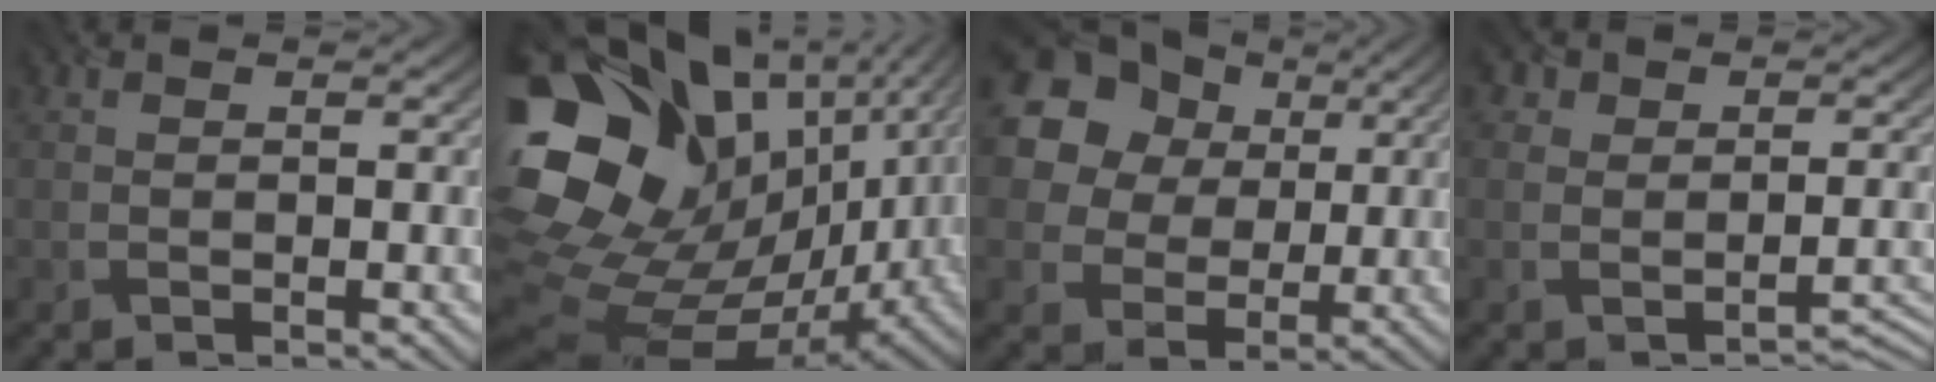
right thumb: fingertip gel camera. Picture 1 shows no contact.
{"total": 21.1, "force": [3.7, 15.3, 14.0], "torque": [-0.320, -0.007, 0.088]}
{"total": 21.1, "force": [8.9, 17.1, 8.5], "torque": [-0.247, 0.030, 0.161]}
{"total": 2.3, "force": [-0.4, 2.0, 1.2], "torque": [-0.007, -0.001, -0.012]}